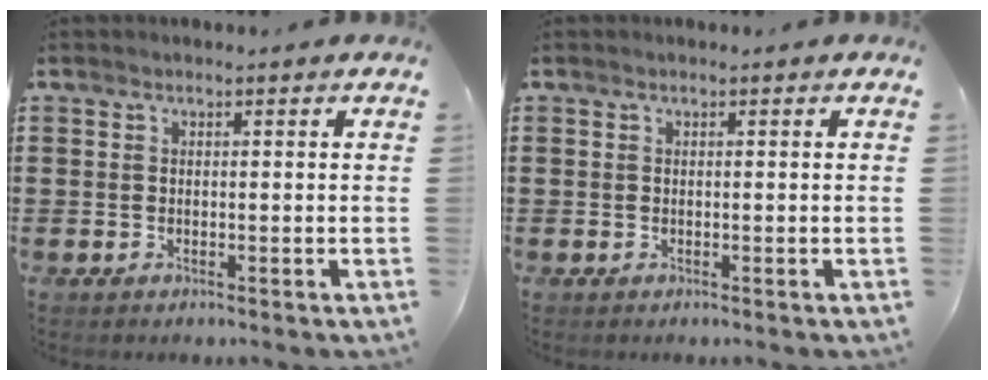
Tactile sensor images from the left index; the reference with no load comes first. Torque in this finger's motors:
{"motor_torque": [0.00, 0.00, 0.00, 0.00]}